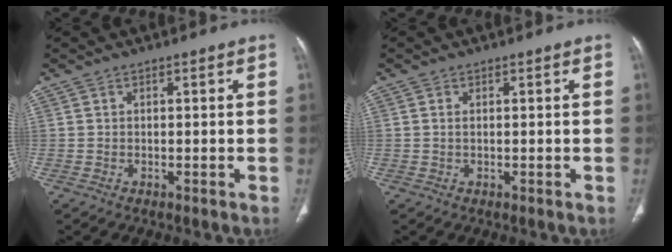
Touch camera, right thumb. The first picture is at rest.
{"total": 0.7, "force": [0.1, 0.4, 0.6], "torque": [-0.015, 0.003, 0.002]}